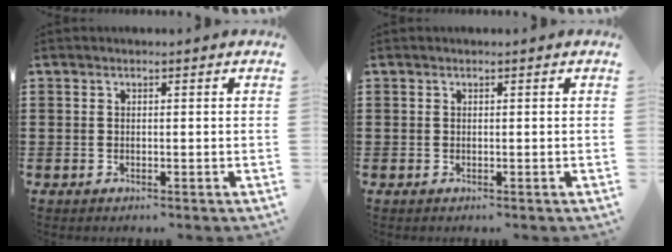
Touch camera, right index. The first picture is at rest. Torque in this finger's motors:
{"motor_torque": [0.17, 0.17, 0.00, 0.00]}